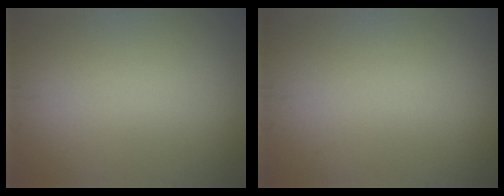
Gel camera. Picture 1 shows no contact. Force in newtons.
{"total": 0.0}